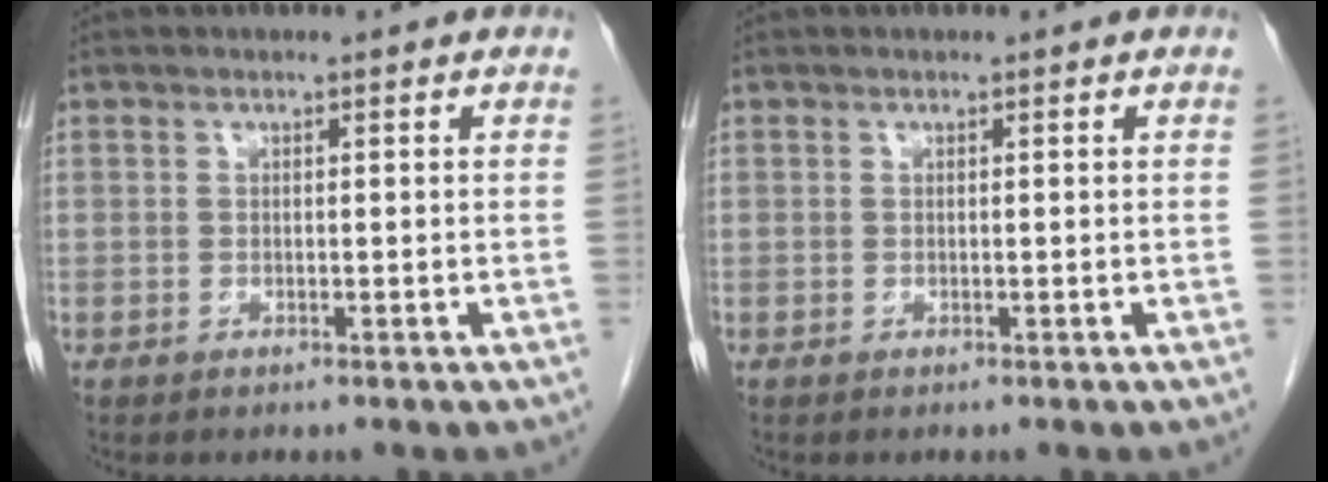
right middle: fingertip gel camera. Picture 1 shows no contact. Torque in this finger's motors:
{"motor_torque": [0.00, 0.00, 0.00, -0.01]}